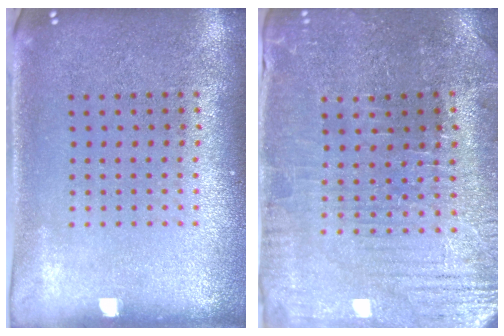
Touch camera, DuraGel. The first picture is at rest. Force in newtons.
{"total": 1.3, "press": 1.2, "slide": 0.4}